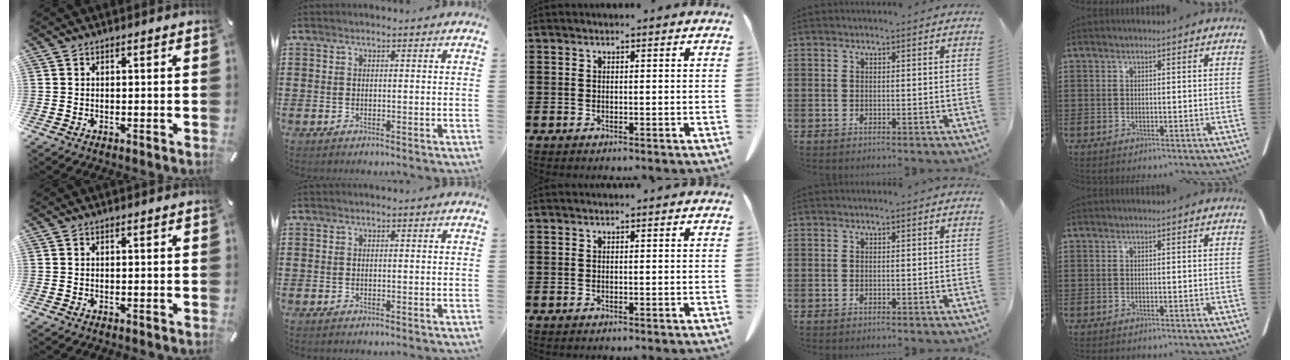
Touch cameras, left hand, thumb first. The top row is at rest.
{}